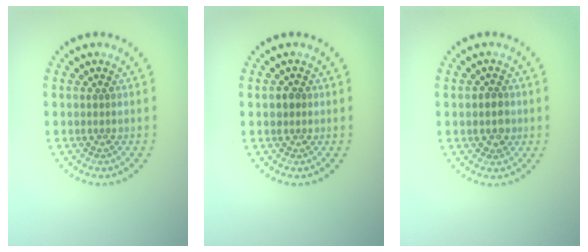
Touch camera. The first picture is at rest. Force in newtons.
{"total": 1.2, "press": 1.1, "slide": 0.4}
{"total": 1.9, "press": 1.8, "slide": 0.6}